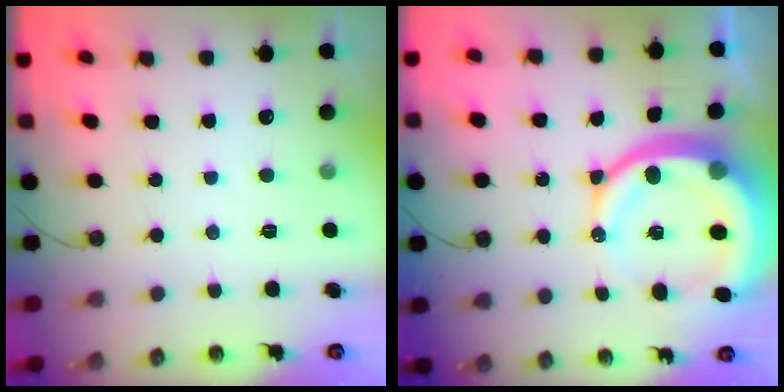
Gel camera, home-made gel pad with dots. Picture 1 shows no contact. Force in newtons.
{"total": 18.3, "press": 18.1, "slide": 2.3}